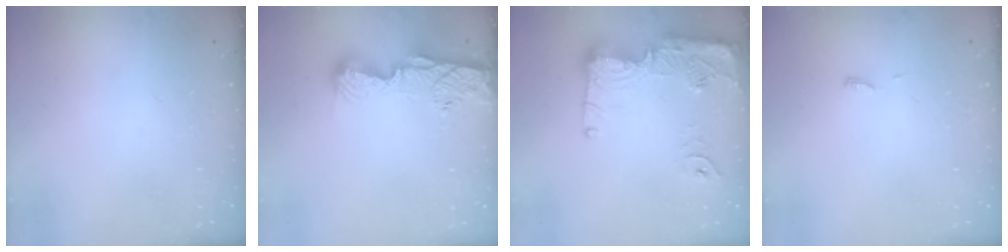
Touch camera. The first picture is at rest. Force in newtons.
{"total": 10.6, "press": 10.5, "slide": 1.1}
{"total": 17.9, "press": 17.8, "slide": 1.4}
{"total": 3.6, "press": 3.6, "slide": 0.5}